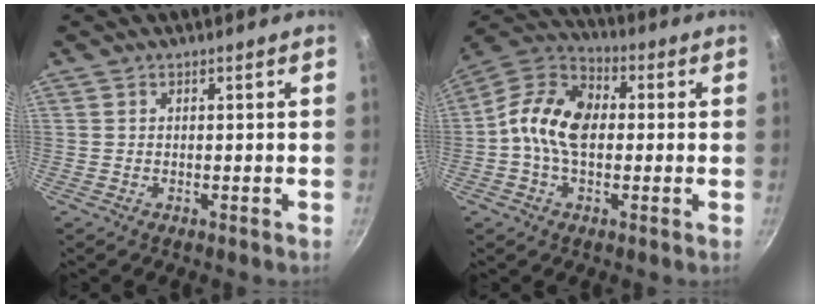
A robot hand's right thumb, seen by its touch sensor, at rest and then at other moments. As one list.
[{"total": 13.2, "force": [-0.1, 8.8, 9.8], "torque": [-0.150, 0.031, -0.027]}]